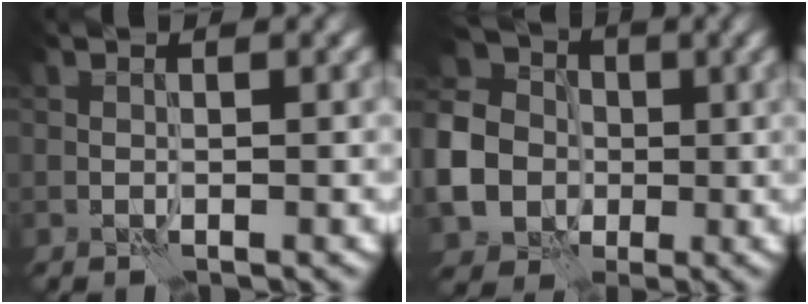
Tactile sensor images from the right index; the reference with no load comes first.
{"total": 9.6, "force": [-1.6, 8.4, 4.5], "torque": [-0.123, -0.019, -0.036]}